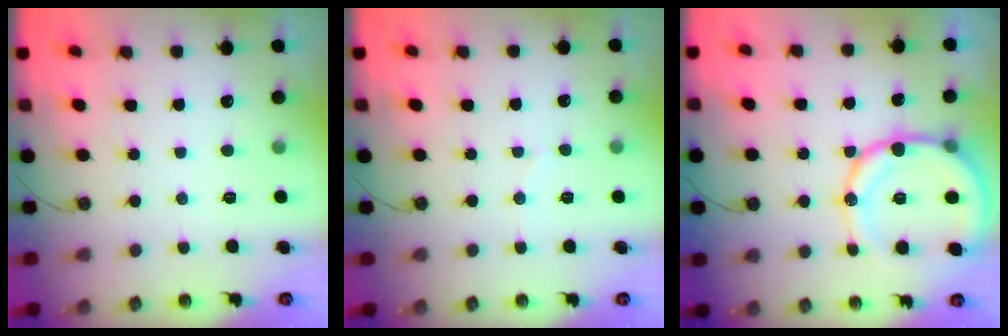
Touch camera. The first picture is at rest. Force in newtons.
{"total": 2.7, "press": 2.7, "slide": 0.3}
{"total": 16.7, "press": 16.4, "slide": 3.4}